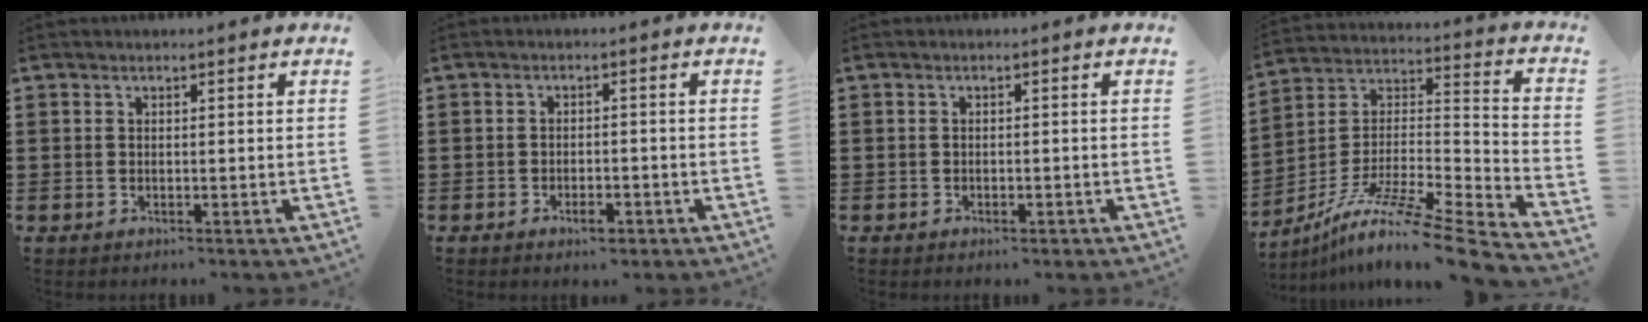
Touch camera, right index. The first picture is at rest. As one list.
[{"total": 2.7, "force": [-1.7, 1.2, 1.7], "torque": [-0.032, 0.003, -0.031]}, {"total": 0.9, "force": [-0.7, 0.4, 0.4], "torque": [-0.011, -0.002, -0.014]}, {"total": 10.8, "force": [-8.8, 0.0, 6.4], "torque": [-0.108, -0.002, -0.169]}]